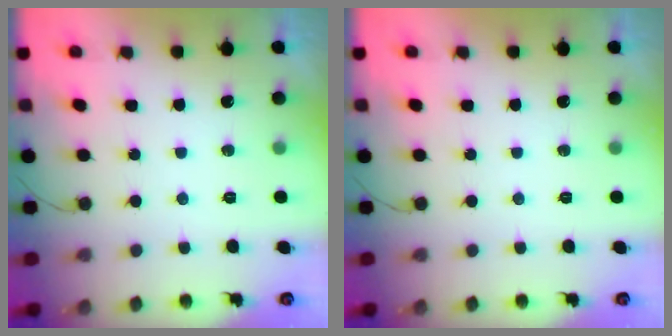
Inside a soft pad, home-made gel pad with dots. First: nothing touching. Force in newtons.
{"total": 0.0}